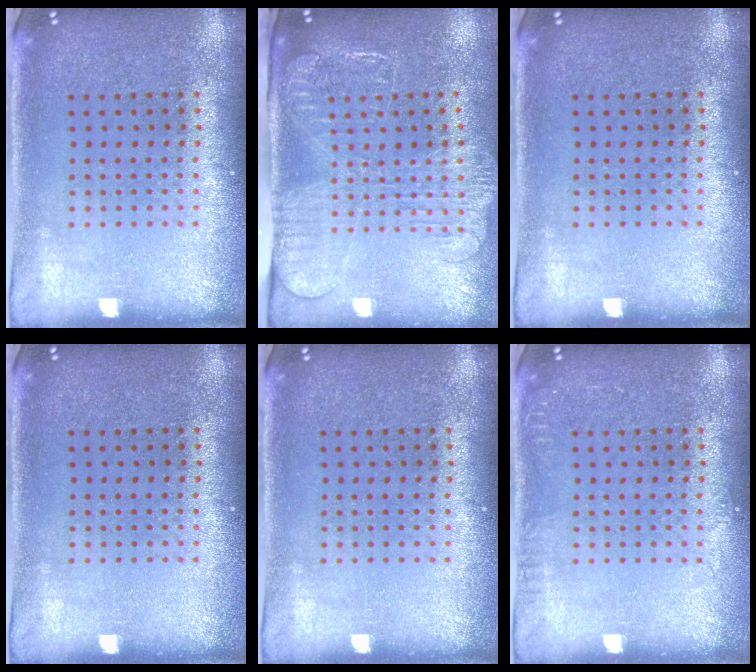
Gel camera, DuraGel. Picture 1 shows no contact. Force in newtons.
{"total": 2.6, "press": 2.1, "slide": 1.6}
{"total": 0.0}
{"total": 0.0}
{"total": 0.0}
{"total": 0.8, "press": 0.8, "slide": 0.0}